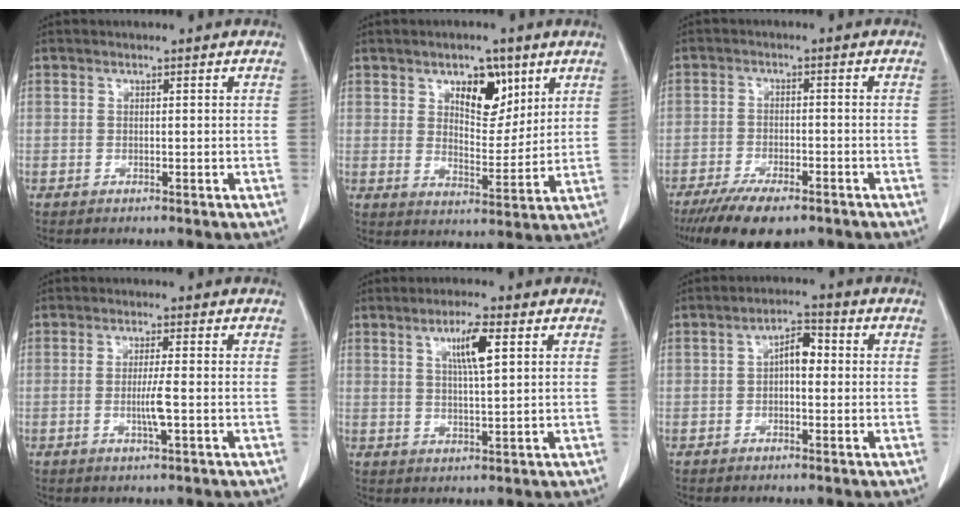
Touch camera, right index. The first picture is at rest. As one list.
[{"total": 7.8, "force": [4.2, 3.9, 5.3], "torque": [-0.078, 0.003, 0.070]}, {"total": 9.7, "force": [-7.1, 3.2, 5.9], "torque": [-0.091, -0.012, -0.110]}, {"total": 3.4, "force": [-0.7, -0.2, 3.3], "torque": [-0.065, -0.006, -0.013]}, {"total": 5.6, "force": [2.2, 0.5, 5.1], "torque": [-0.090, 0.000, 0.038]}, {"total": 4.8, "force": [0.1, 2.1, 4.3], "torque": [-0.075, 0.024, -0.002]}]